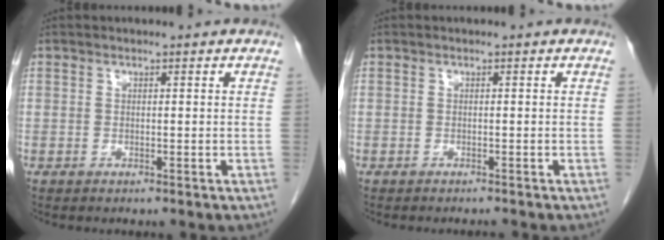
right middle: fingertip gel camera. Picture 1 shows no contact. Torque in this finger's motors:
{"motor_torque": [-0.03, 0.03, -0.02, -0.01]}